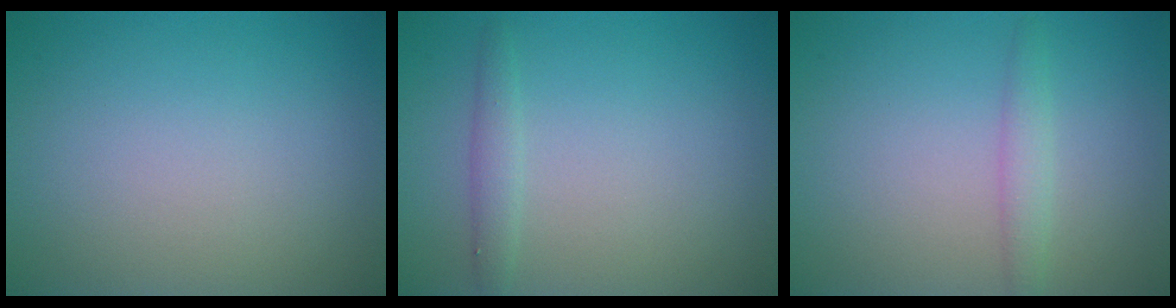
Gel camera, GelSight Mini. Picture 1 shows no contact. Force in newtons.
{"total": 1.3, "press": 1.3, "slide": 0.2}
{"total": 1.5, "press": 1.5, "slide": 0.0}